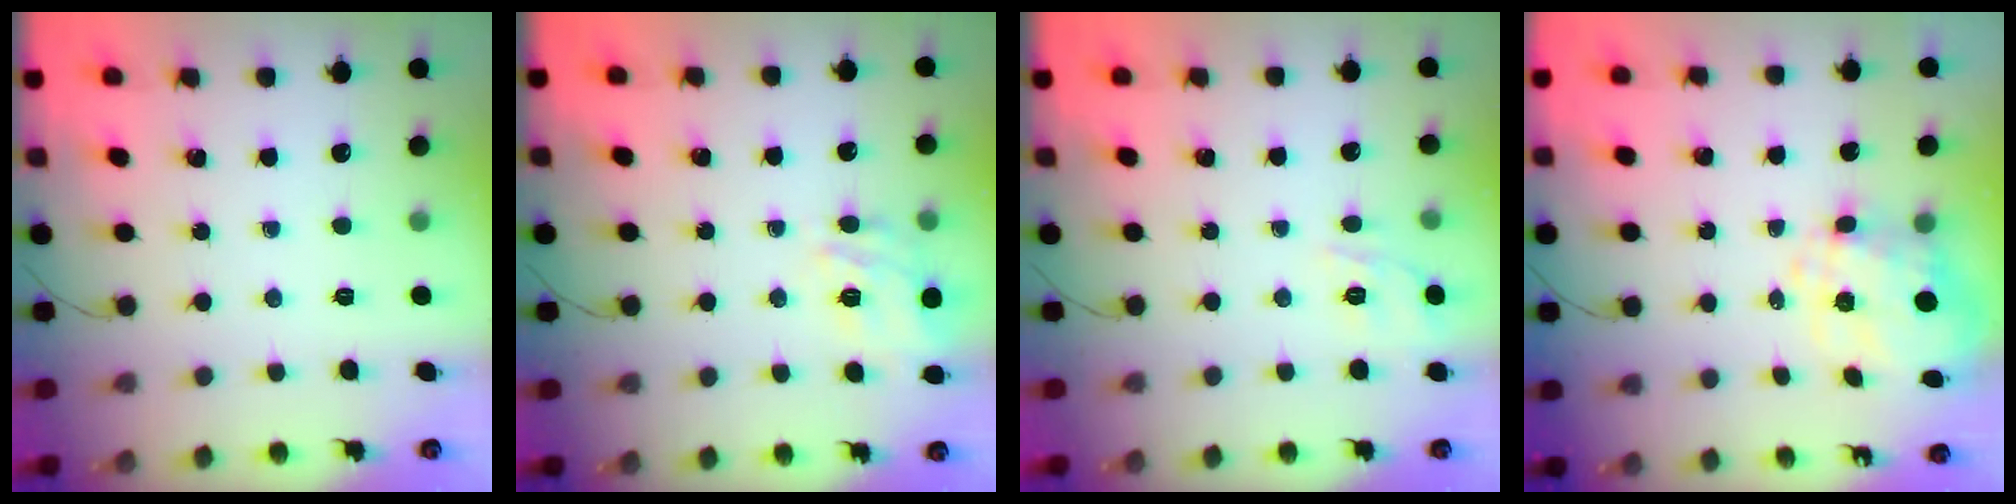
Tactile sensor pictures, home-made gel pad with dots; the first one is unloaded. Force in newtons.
{"total": 7.0, "press": 6.6, "slide": 2.4}
{"total": 8.0, "press": 7.9, "slide": 1.6}
{"total": 9.6, "press": 9.4, "slide": 1.9}